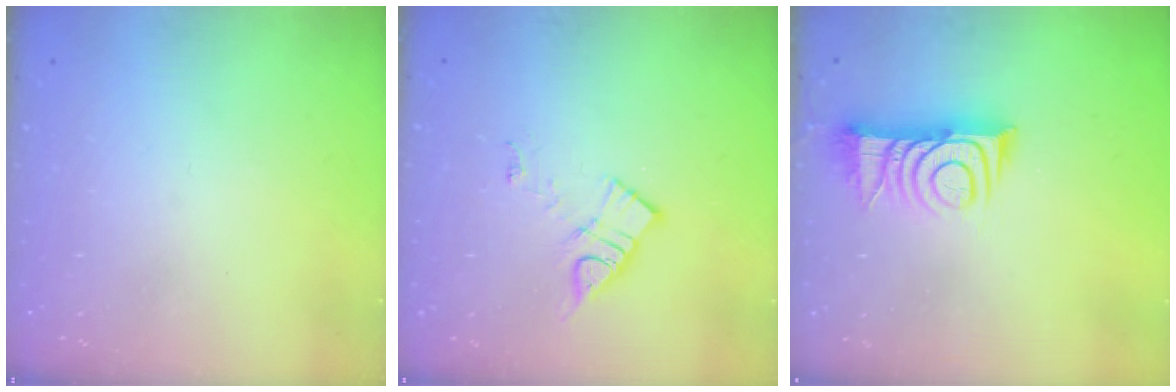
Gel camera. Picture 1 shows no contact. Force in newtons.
{"total": 9.4, "press": 9.4, "slide": 0.5}
{"total": 10.8, "press": 10.8, "slide": 0.3}